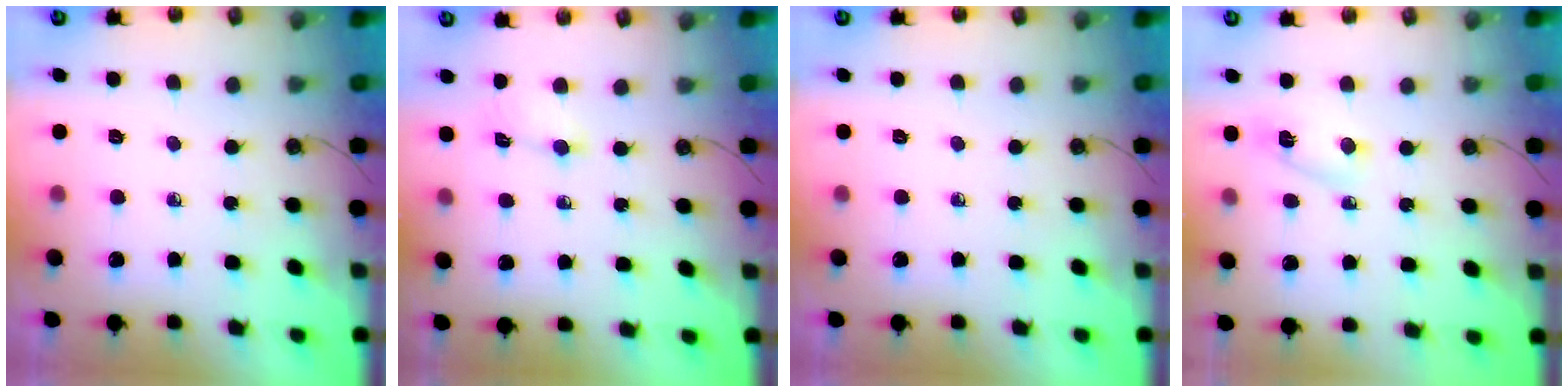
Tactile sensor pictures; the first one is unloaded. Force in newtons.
{"total": 2.6, "press": 2.5, "slide": 0.9}
{"total": 0.0}
{"total": 3.3, "press": 3.2, "slide": 0.5}